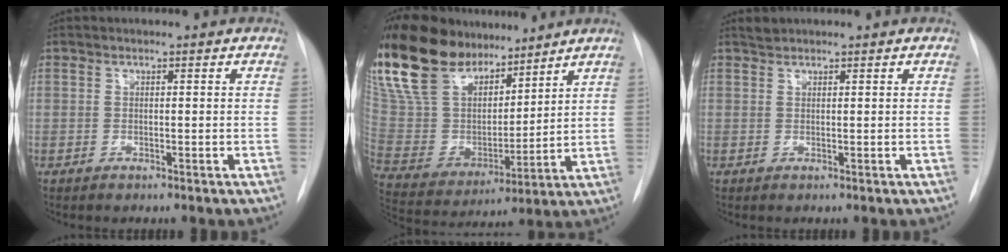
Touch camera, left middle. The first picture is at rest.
{"total": 22.0, "force": [16.9, 8.9, 10.8], "torque": [-0.236, 0.020, 0.314]}
{"total": 1.0, "force": [0.6, -0.2, -0.7], "torque": [0.013, -0.002, 0.013]}